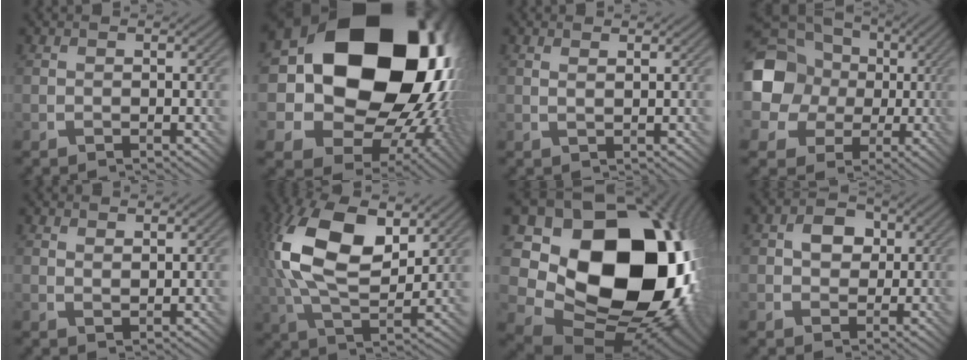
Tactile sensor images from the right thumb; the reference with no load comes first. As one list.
[{"total": 24.9, "force": [4.8, 20.1, 13.8], "torque": [-0.278, -0.027, 0.089]}, {"total": 1.0, "force": [0.7, 0.1, 0.8], "torque": [-0.014, -0.002, 0.014]}, {"total": 15.2, "force": [0.7, 13.8, 6.4], "torque": [-0.176, -0.004, -0.025]}, {"total": 1.4, "force": [1.1, 0.4, 0.7], "torque": [-0.015, -0.005, 0.024]}, {"total": 16.3, "force": [4.8, 8.6, 13.0], "torque": [-0.292, 0.014, 0.087]}, {"total": 21.9, "force": [2.5, 16.9, 13.6], "torque": [-0.270, -0.056, 0.097]}, {"total": 4.0, "force": [0.6, 3.3, 2.2], "torque": [-0.038, 0.008, 0.002]}]